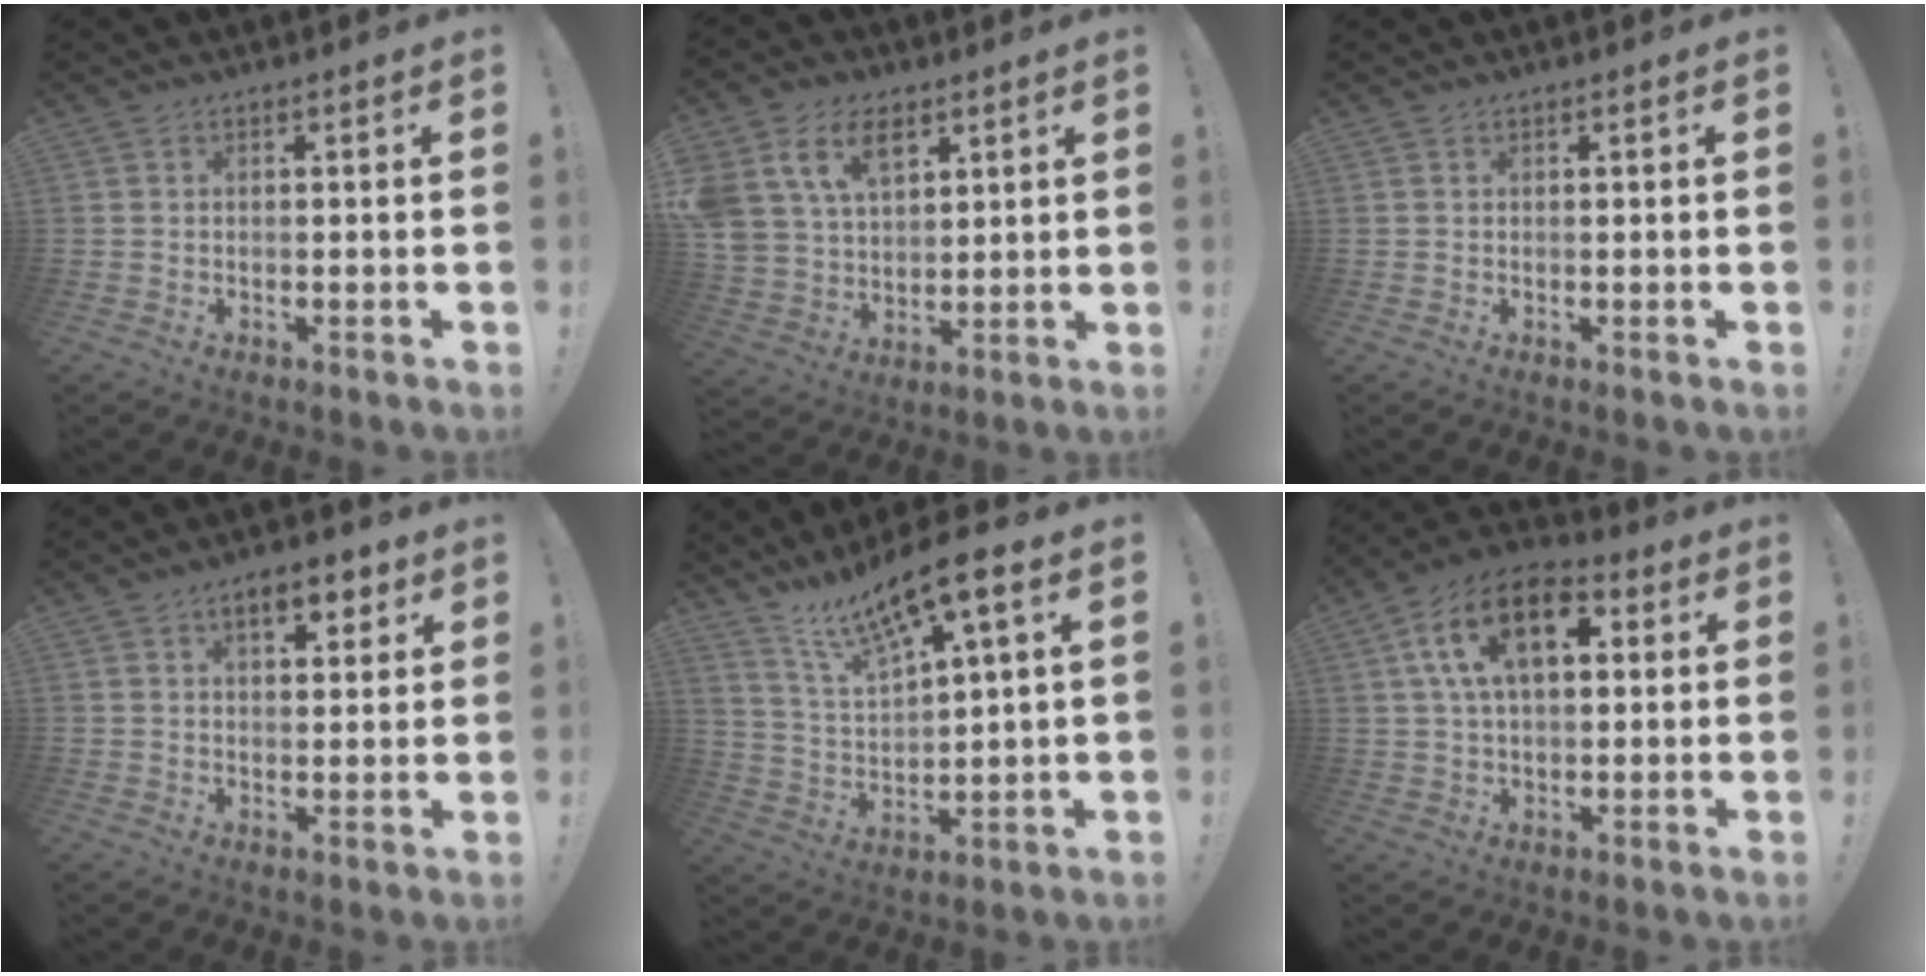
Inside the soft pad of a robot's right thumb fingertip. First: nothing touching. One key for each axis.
{"total": 14.2, "fx": 7.5, "fy": 9.2, "fz": 7.8, "tx": -0.148, "ty": -0.024, "tz": 0.145}
{"total": 0.0}
{"total": 7.1, "fx": 3.8, "fy": 3.3, "fz": 5.0, "tx": -0.061, "ty": -0.007, "tz": 0.060}
{"total": 13.3, "fx": 9.3, "fy": 3.1, "fz": 9.0, "tx": -0.172, "ty": -0.051, "tz": 0.158}
{"total": 16.5, "fx": 5.1, "fy": 9.4, "fz": 12.6, "tx": -0.222, "ty": 0.005, "tz": 0.089}